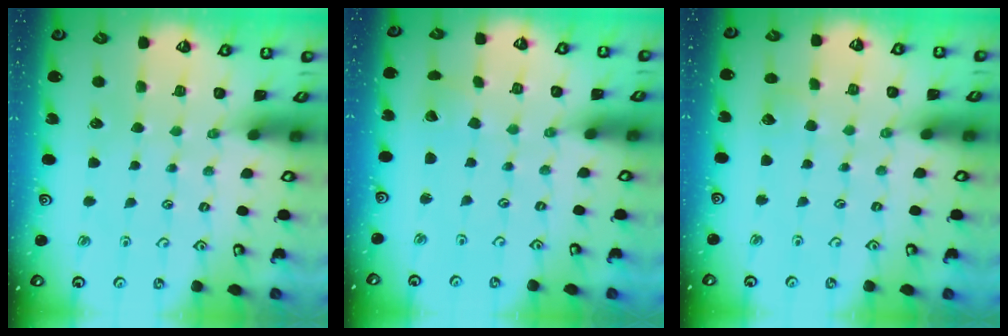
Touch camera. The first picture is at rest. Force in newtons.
{"total": 2.6, "press": 2.6, "slide": 0.1}
{"total": 2.7, "press": 2.7, "slide": 0.4}